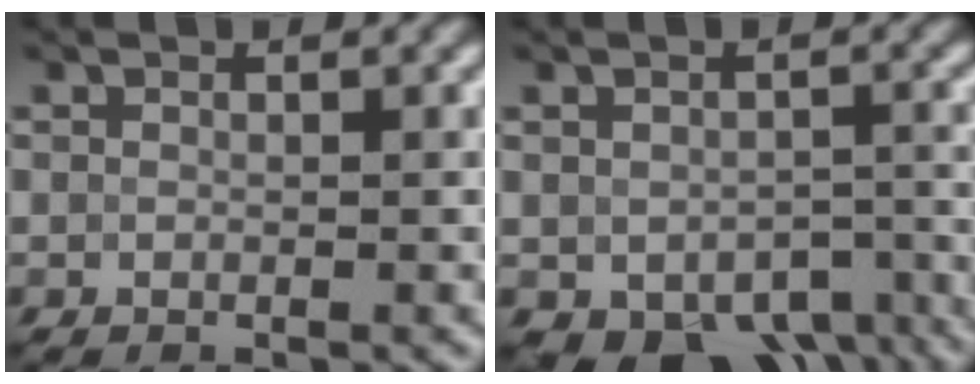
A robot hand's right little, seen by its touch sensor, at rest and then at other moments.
{"total": 8.5, "force": [-6.4, 4.8, 3.0], "torque": [-0.040, -0.017, -0.089]}